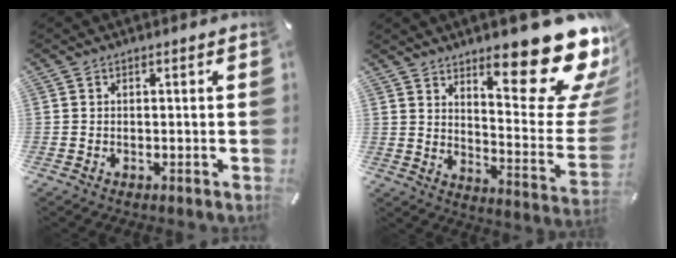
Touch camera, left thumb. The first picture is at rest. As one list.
[{"total": 24.0, "force": [16.0, 8.4, 15.8], "torque": [-0.192, -0.126, 0.260]}]